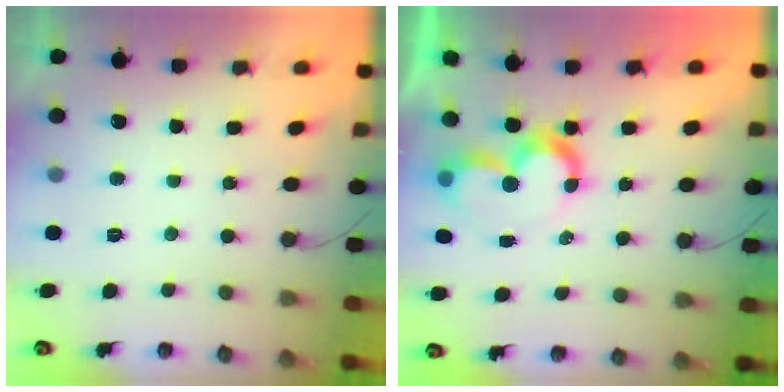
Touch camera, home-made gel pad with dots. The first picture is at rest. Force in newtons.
{"total": 8.9, "press": 8.8, "slide": 0.7}